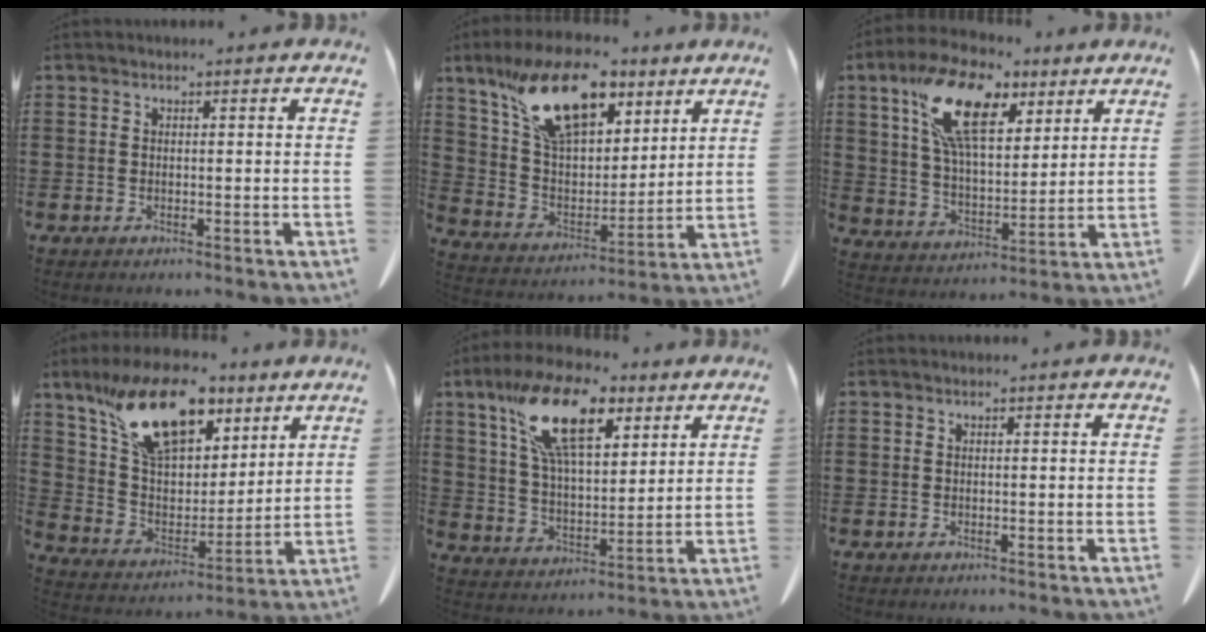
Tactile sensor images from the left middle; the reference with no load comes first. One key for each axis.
{"total": 15.6, "fx": 9.4, "fy": 7.6, "fz": 9.9, "tx": -0.210, "ty": -0.015, "tz": 0.171}
{"total": 14.2, "fx": 8.1, "fy": 6.4, "fz": 9.7, "tx": -0.199, "ty": -0.002, "tz": 0.151}
{"total": 16.0, "fx": 9.9, "fy": 7.9, "fz": 9.8, "tx": -0.205, "ty": -0.024, "tz": 0.177}
{"total": 15.4, "fx": 8.9, "fy": 6.5, "fz": 10.7, "tx": -0.225, "ty": -0.007, "tz": 0.159}
{"total": 0.0}